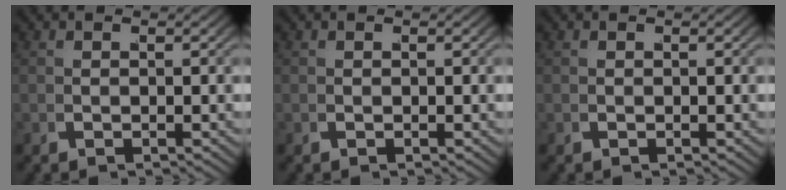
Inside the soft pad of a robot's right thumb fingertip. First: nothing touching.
{"total": 0.0}
{"total": 0.0}